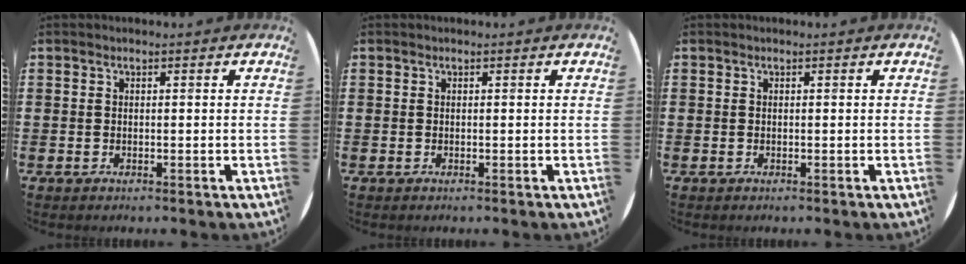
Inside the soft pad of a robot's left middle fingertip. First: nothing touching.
{"total": 0.0}
{"total": 0.0}